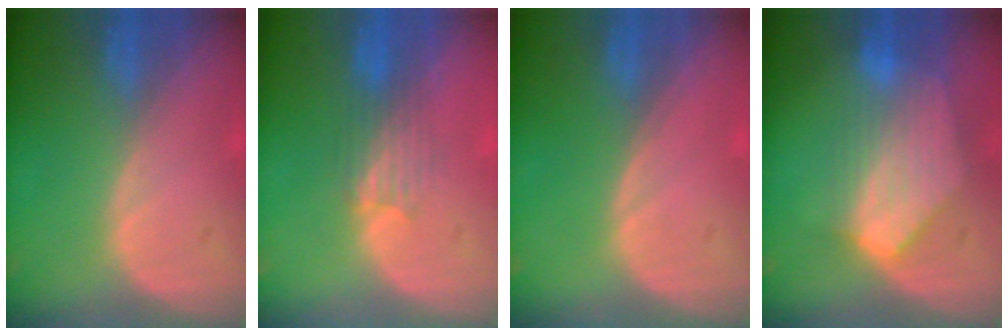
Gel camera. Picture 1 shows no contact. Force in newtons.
{"total": 3.2, "press": 3.2, "slide": 0.2}
{"total": 0.0}
{"total": 8.2, "press": 7.6, "slide": 3.0}